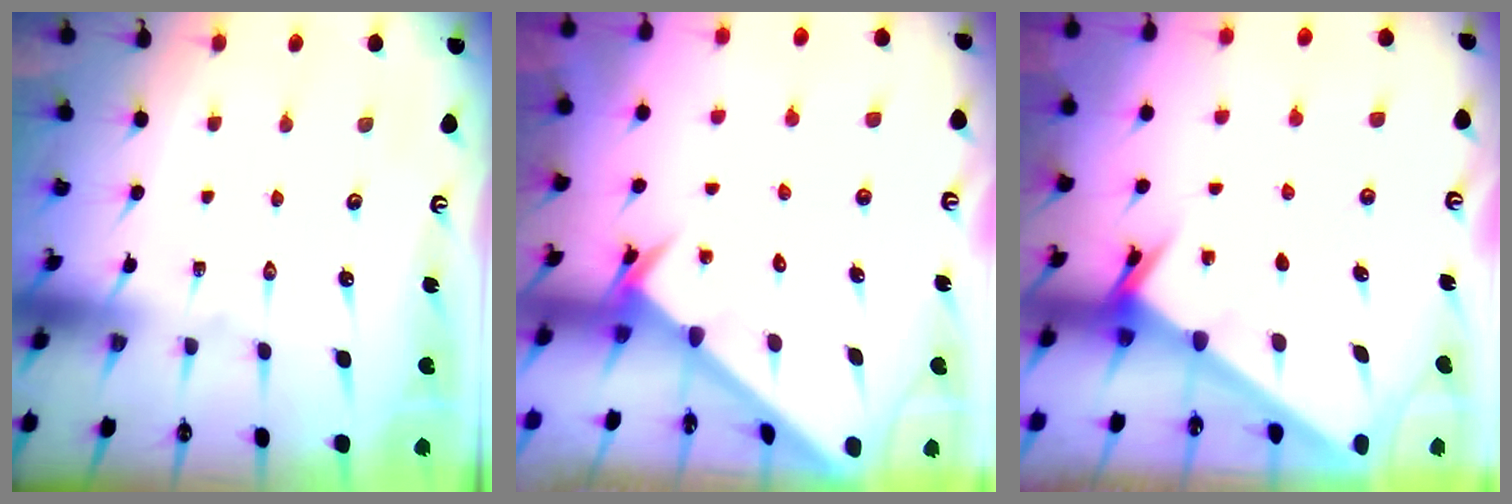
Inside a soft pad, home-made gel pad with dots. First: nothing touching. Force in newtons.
{"total": 2.1, "press": 2.1, "slide": 0.1}
{"total": 2.3, "press": 2.3, "slide": 0.3}